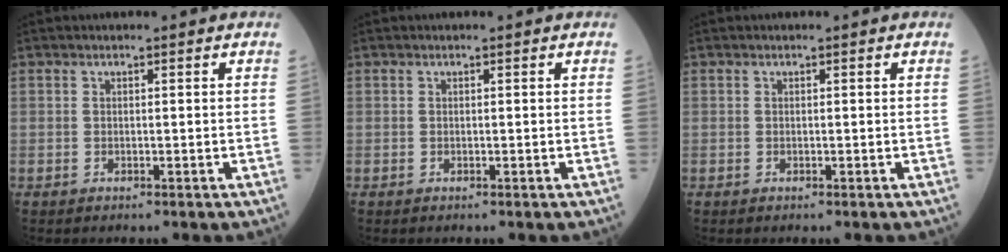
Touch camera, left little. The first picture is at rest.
{"total": 0.0}
{"total": 0.0}